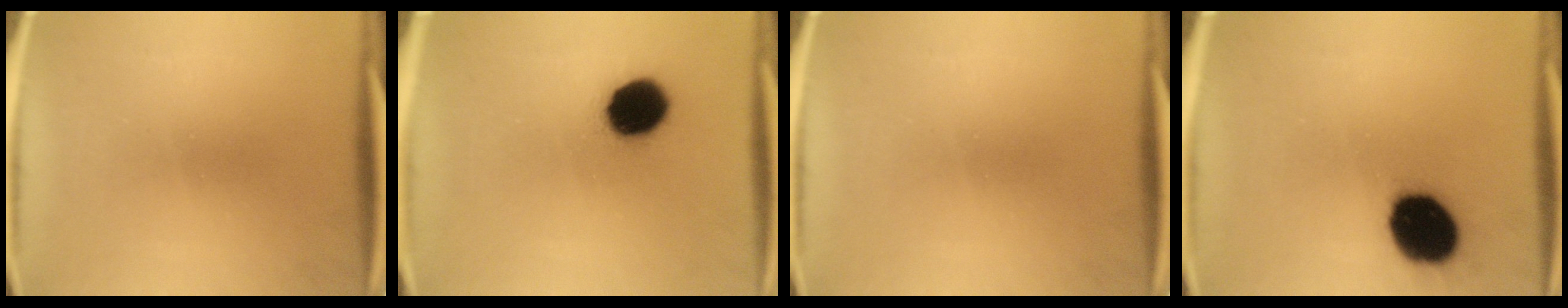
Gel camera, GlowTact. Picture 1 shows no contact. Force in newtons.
{"total": 13.1}
{"total": 0.0}
{"total": 17.3}